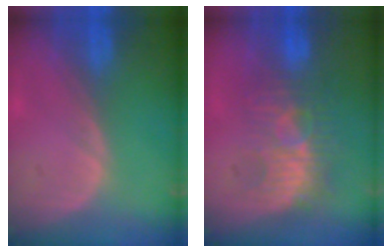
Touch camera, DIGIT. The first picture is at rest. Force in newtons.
{"total": 8.7, "press": 8.1, "slide": 3.2}